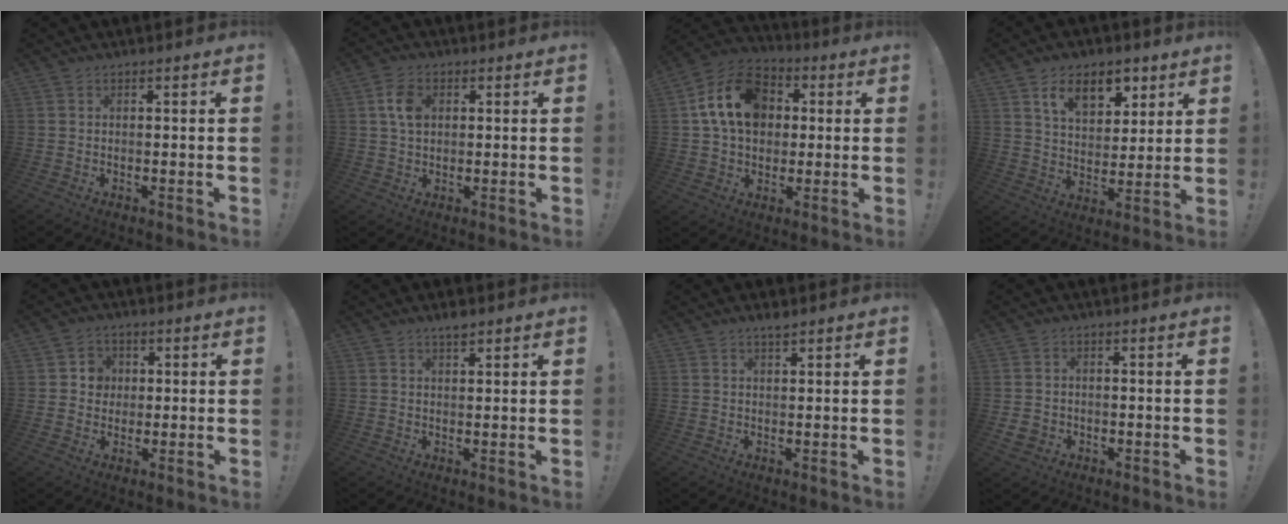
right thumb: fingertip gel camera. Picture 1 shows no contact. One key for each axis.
{"total": 6.6, "fx": 1.6, "fy": 4.7, "fz": 4.4, "tx": -0.069, "ty": 0.001, "tz": 0.029}
{"total": 17.3, "fx": 4.2, "fy": 12.8, "fz": 10.8, "tx": -0.182, "ty": 0.008, "tz": 0.083}
{"total": 12.1, "fx": 7.0, "fy": 7.3, "fz": 6.6, "tx": -0.090, "ty": -0.032, "tz": 0.127}
{"total": 5.5, "fx": 1.2, "fy": 5.1, "fz": 1.6, "tx": -0.020, "ty": -0.002, "tz": 0.023}
{"total": 2.6, "fx": 2.2, "fy": 0.4, "fz": 1.4, "tx": -0.014, "ty": -0.014, "tz": 0.035}
{"total": 2.0, "fx": 1.8, "fy": 0.0, "fz": 1.0, "tx": -0.013, "ty": -0.010, "tz": 0.029}
{"total": 3.3, "fx": -0.8, "fy": 2.9, "fz": 1.2, "tx": -0.023, "ty": 0.004, "tz": -0.013}